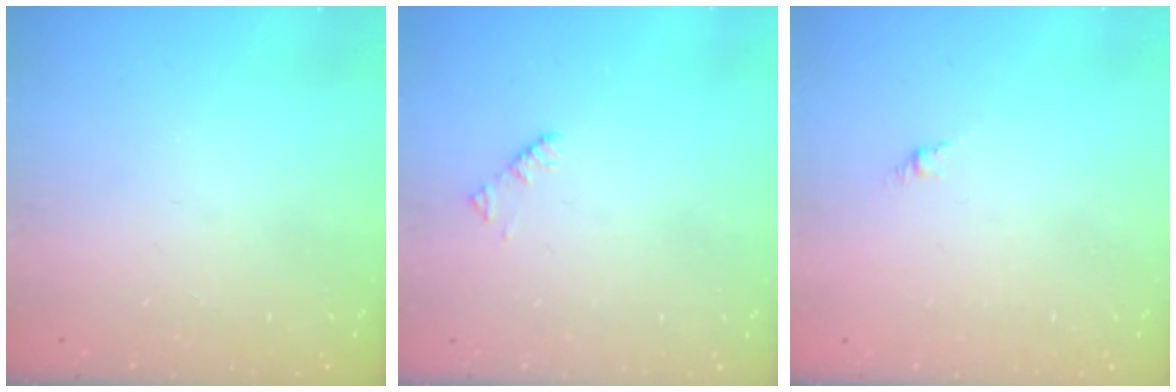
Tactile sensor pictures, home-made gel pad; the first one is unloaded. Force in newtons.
{"total": 1.9, "press": 1.9, "slide": 0.3}
{"total": 1.5, "press": 1.4, "slide": 0.6}